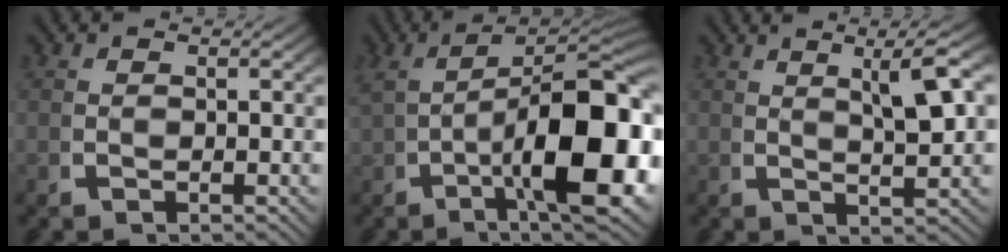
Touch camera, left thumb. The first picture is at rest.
{"total": 15.4, "force": [-0.1, 7.0, 13.7], "torque": [-0.192, -0.020, 0.007]}
{"total": 5.8, "force": [2.3, 1.6, 5.1], "torque": [-0.071, 0.006, 0.037]}